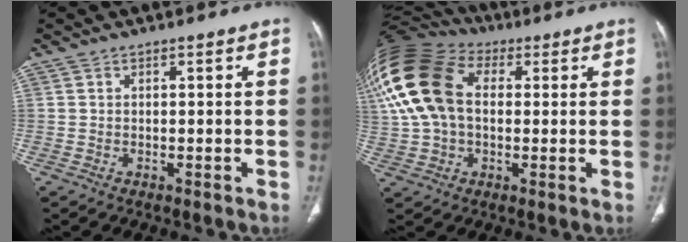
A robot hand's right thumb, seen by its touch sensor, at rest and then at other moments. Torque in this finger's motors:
{"motor_torque": [-0.73, 2.86, 2.47, 0.28, 0.80]}